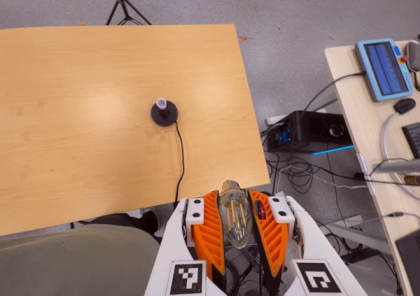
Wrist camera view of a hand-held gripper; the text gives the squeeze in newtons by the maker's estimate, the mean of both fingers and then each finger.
{"total": 19.9, "left": 21.8, "right": 18.0}